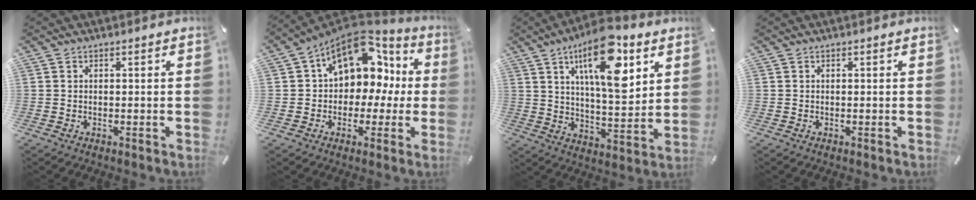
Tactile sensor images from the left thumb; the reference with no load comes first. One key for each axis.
{"total": 15.3, "fx": 5.7, "fy": 10.8, "fz": 9.2, "tx": -0.141, "ty": -0.029, "tz": 0.102}
{"total": 18.1, "fx": 9.2, "fy": 7.2, "fz": 13.8, "tx": -0.237, "ty": -0.036, "tz": 0.145}
{"total": 0.0}